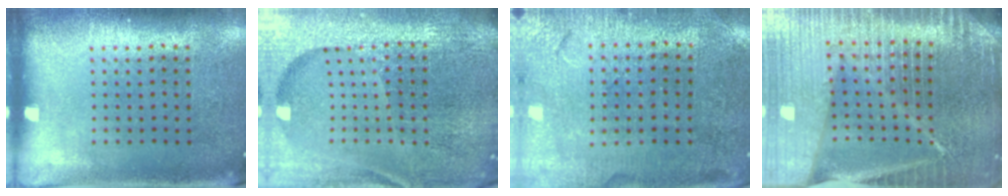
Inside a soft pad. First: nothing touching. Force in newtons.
{"total": 6.4, "press": 5.6, "slide": 3.1}
{"total": 1.0, "press": 0.9, "slide": 0.3}
{"total": 7.1, "press": 6.0, "slide": 3.7}